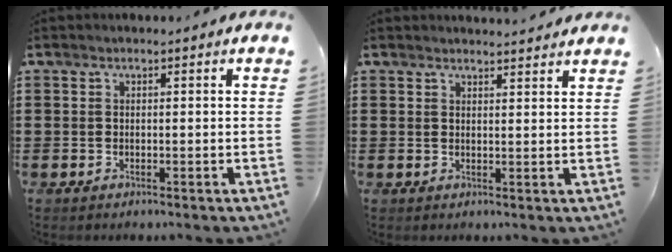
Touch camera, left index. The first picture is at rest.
{"total": 2.0, "force": [2.0, -0.1, 0.1], "torque": [-0.007, -0.003, 0.039]}